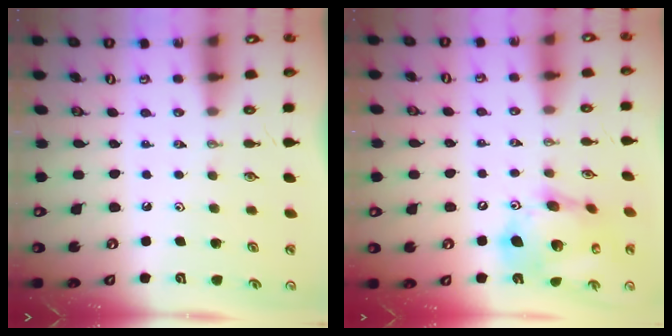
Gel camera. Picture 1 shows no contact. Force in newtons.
{"total": 17.9, "press": 17.6, "slide": 3.2}